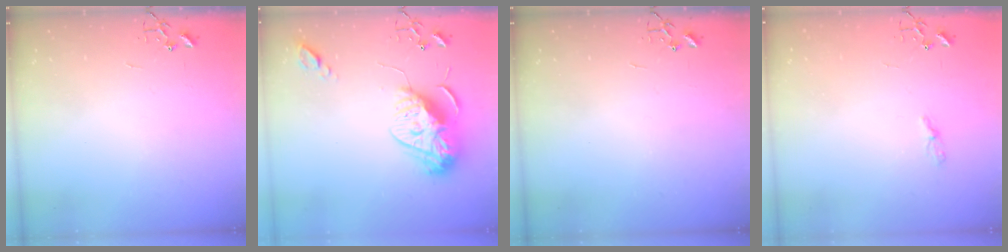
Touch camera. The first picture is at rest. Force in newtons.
{"total": 15.3, "press": 15.3, "slide": 1.3}
{"total": 0.0}
{"total": 4.4, "press": 4.4, "slide": 0.6}